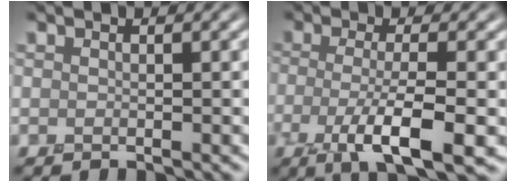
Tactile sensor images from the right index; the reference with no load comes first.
{"total": 5.6, "force": [-1.8, 1.3, 5.1], "torque": [-0.090, -0.001, -0.036]}